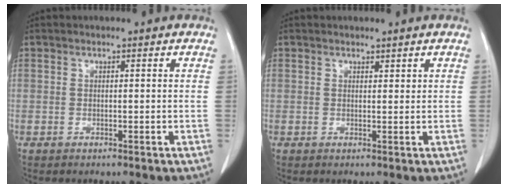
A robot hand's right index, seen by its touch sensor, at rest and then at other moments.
{"total": 0.5, "force": [0.5, 0.1, 0.1], "torque": [-0.005, -0.004, 0.008]}